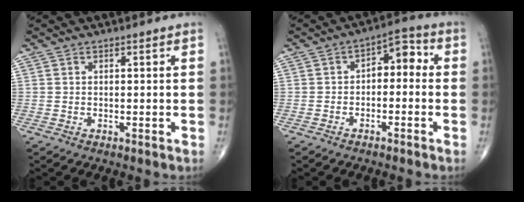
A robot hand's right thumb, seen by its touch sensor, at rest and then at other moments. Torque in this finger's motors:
{"motor_torque": [1.33, 0.97, 0.11, -0.36, 0.00]}